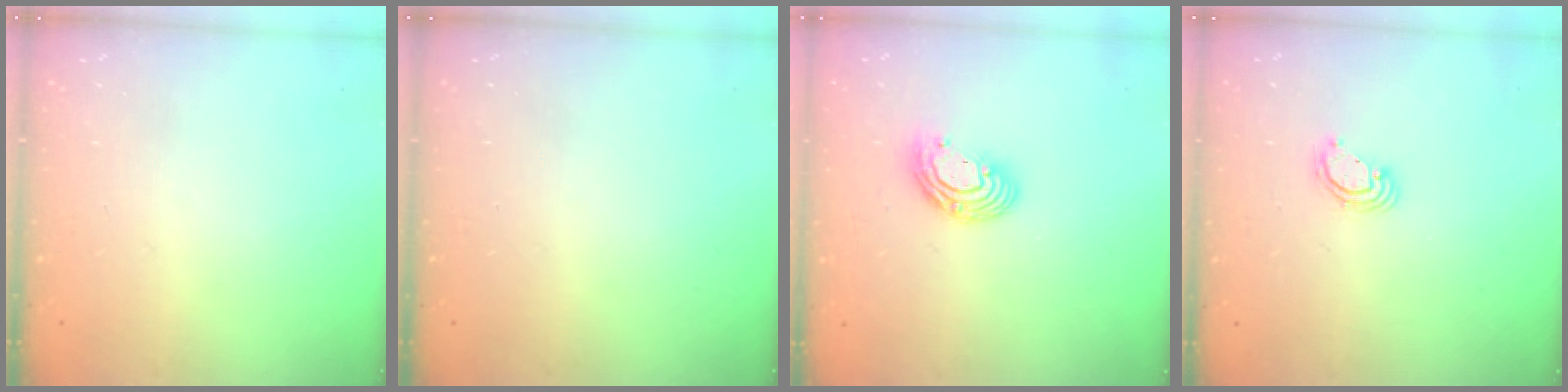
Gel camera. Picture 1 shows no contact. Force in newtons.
{"total": 0.0}
{"total": 9.5, "press": 9.5, "slide": 0.6}
{"total": 3.6, "press": 3.6, "slide": 0.2}